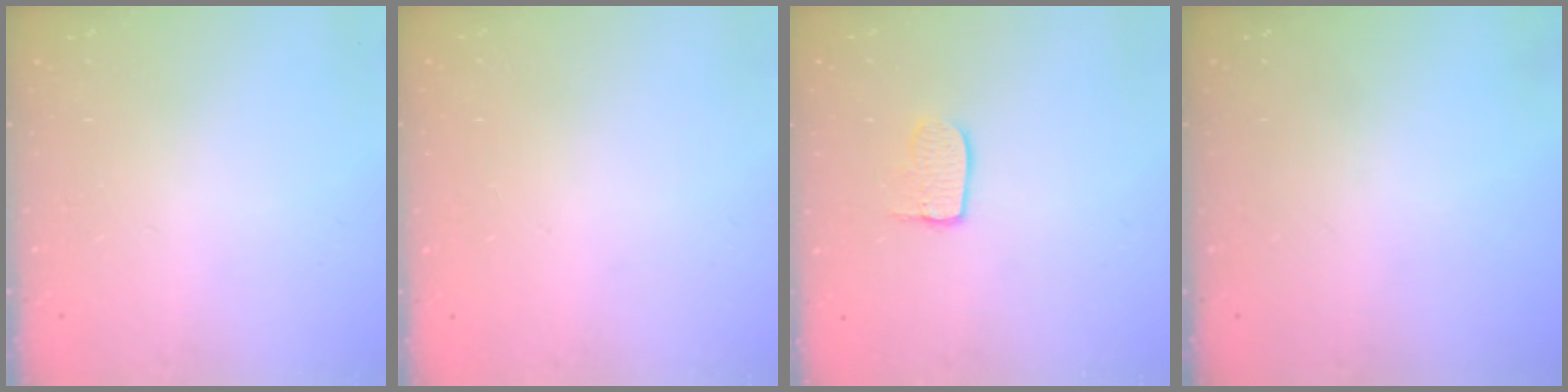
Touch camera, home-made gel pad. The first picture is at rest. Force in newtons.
{"total": 0.0}
{"total": 5.9, "press": 5.9, "slide": 0.2}
{"total": 0.0}